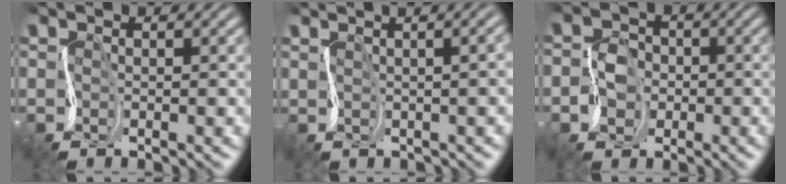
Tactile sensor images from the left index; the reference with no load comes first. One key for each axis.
{"total": 7.6, "fx": 2.0, "fy": 3.9, "fz": 6.2, "tx": -0.021, "ty": 0.049, "tz": -0.010}
{"total": 2.1, "fx": -0.7, "fy": 2.0, "fz": 0.4, "tx": -0.019, "ty": 0.013, "tz": -0.022}